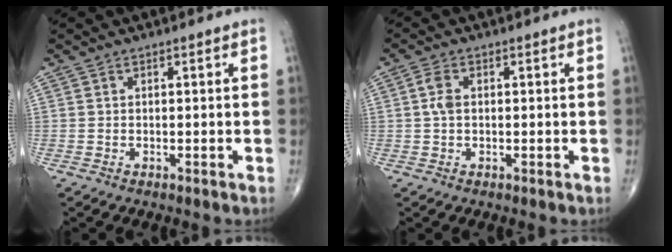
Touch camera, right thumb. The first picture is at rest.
{"total": 2.8, "force": [0.2, 1.7, 2.3], "torque": [-0.051, 0.005, 0.001]}